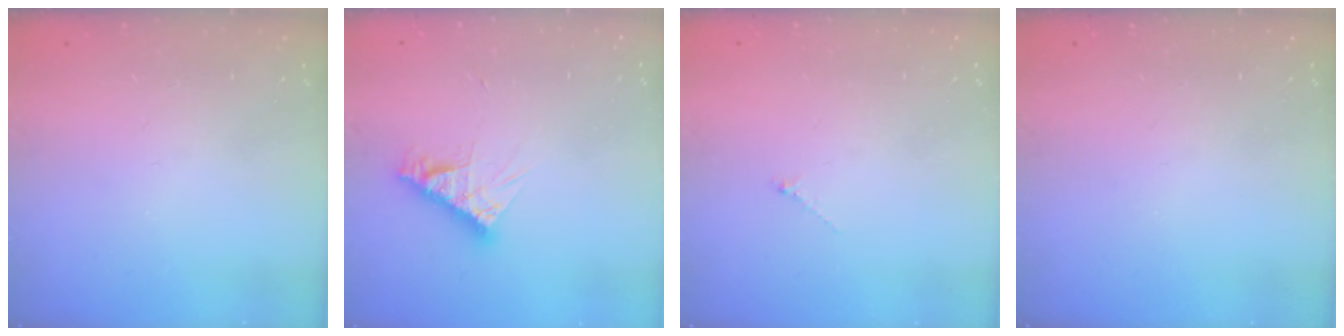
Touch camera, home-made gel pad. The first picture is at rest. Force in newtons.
{"total": 9.0, "press": 8.9, "slide": 0.8}
{"total": 0.6, "press": 0.5, "slide": 0.3}
{"total": 0.0}